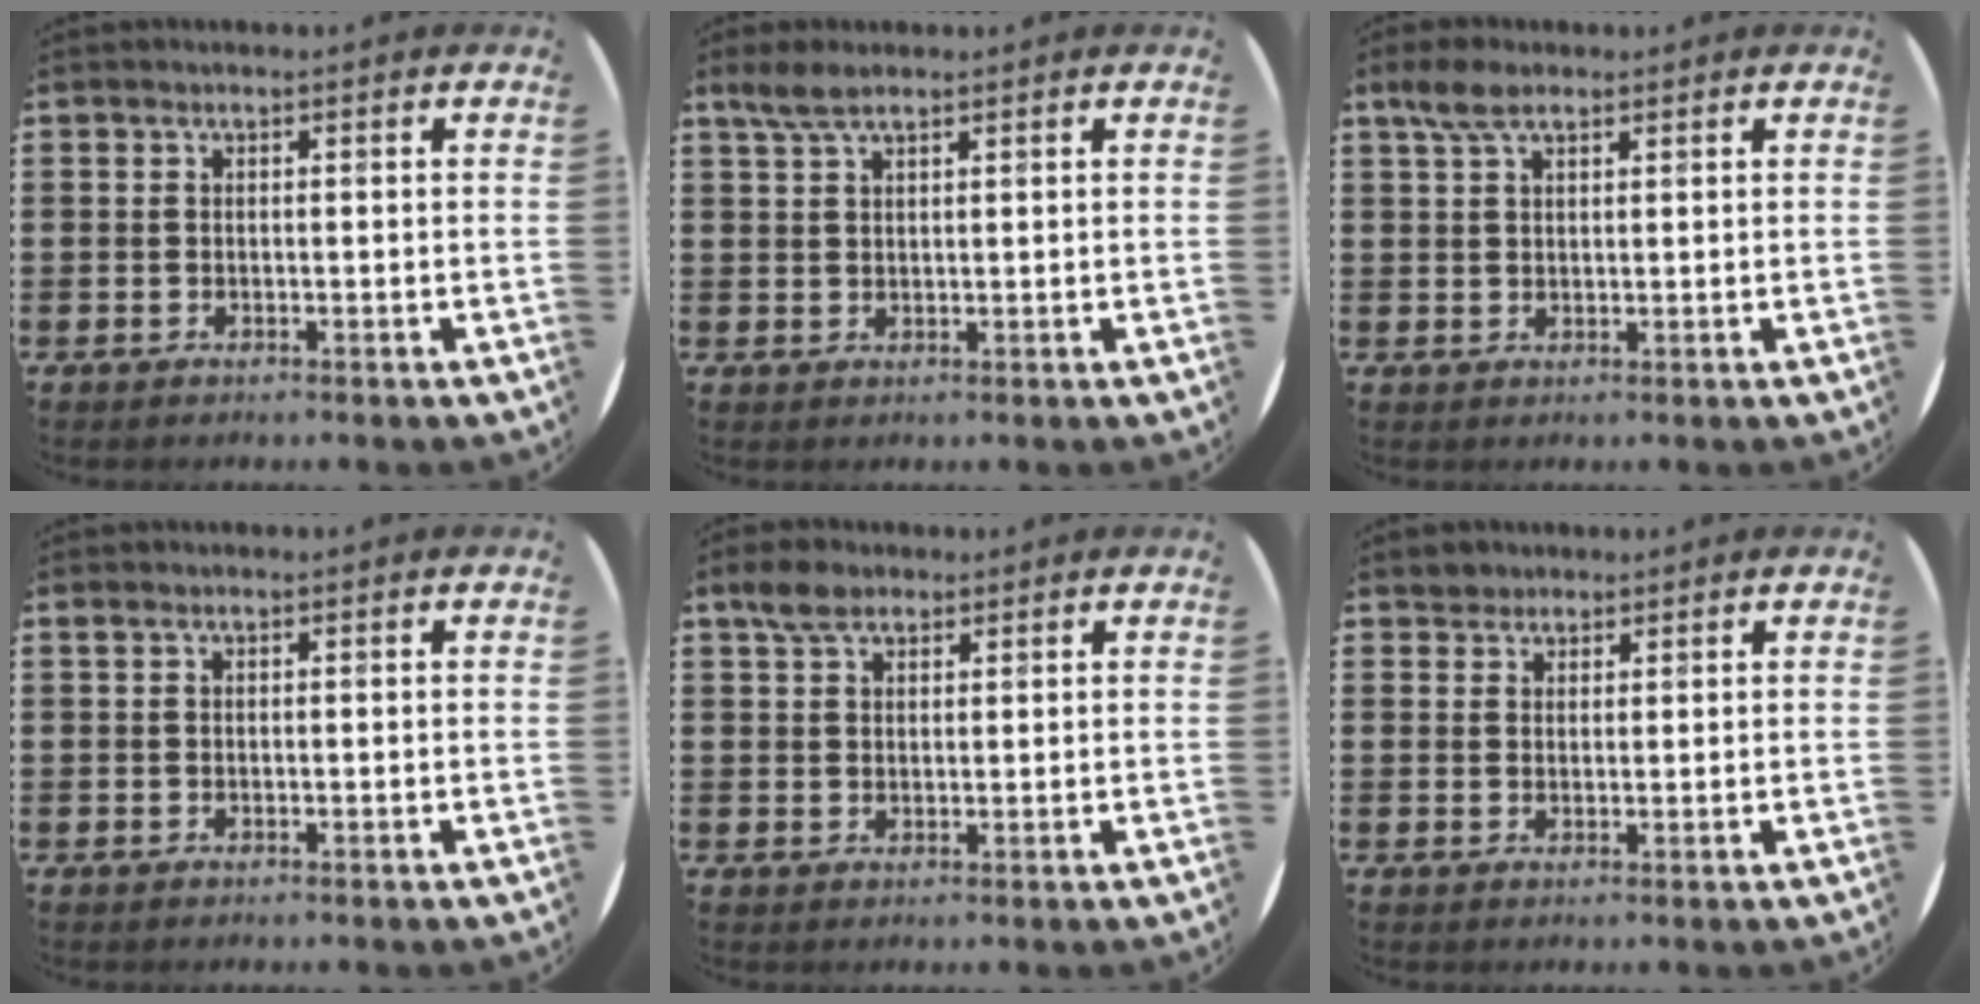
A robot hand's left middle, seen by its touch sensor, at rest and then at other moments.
{"total": 3.0, "force": [2.3, 0.8, 1.8], "torque": [-0.039, 0.004, 0.042]}
{"total": 3.6, "force": [2.5, 1.5, 2.1], "torque": [-0.039, 0.004, 0.044]}
{"total": 0.0}
{"total": 3.4, "force": [2.5, 1.7, 1.4], "torque": [-0.024, 0.005, 0.046]}
{"total": 1.8, "force": [1.6, 0.8, -0.2], "torque": [0.010, -0.001, 0.032]}